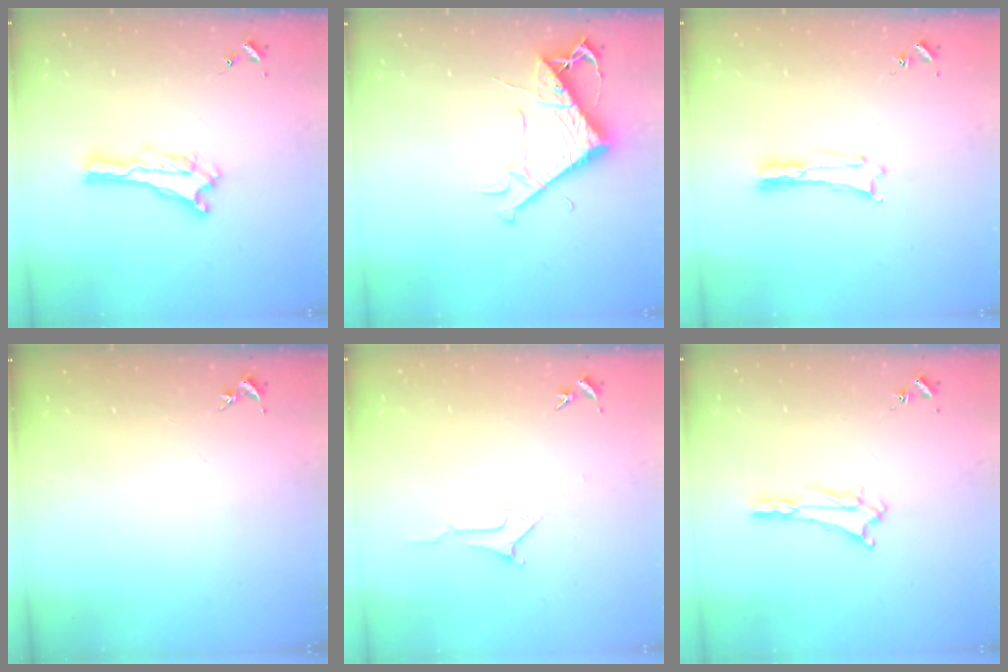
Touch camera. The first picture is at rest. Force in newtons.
{"total": 8.0, "press": 7.9, "slide": 0.8}
{"total": 0.0}
{"total": 0.0}
{"total": 2.8, "press": 2.8, "slide": 0.4}
{"total": 2.4, "press": 2.4, "slide": 0.4}